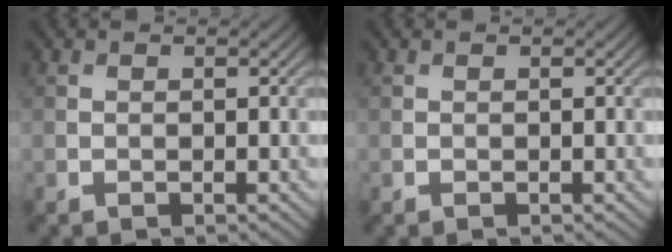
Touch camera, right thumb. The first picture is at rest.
{"total": 0.0}